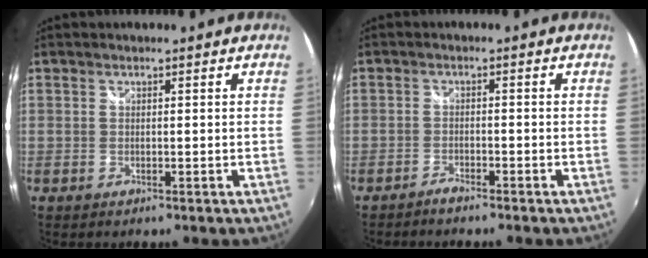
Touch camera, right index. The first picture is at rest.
{"total": 2.2, "force": [-2.1, 0.2, 0.6], "torque": [-0.025, -0.003, -0.040]}